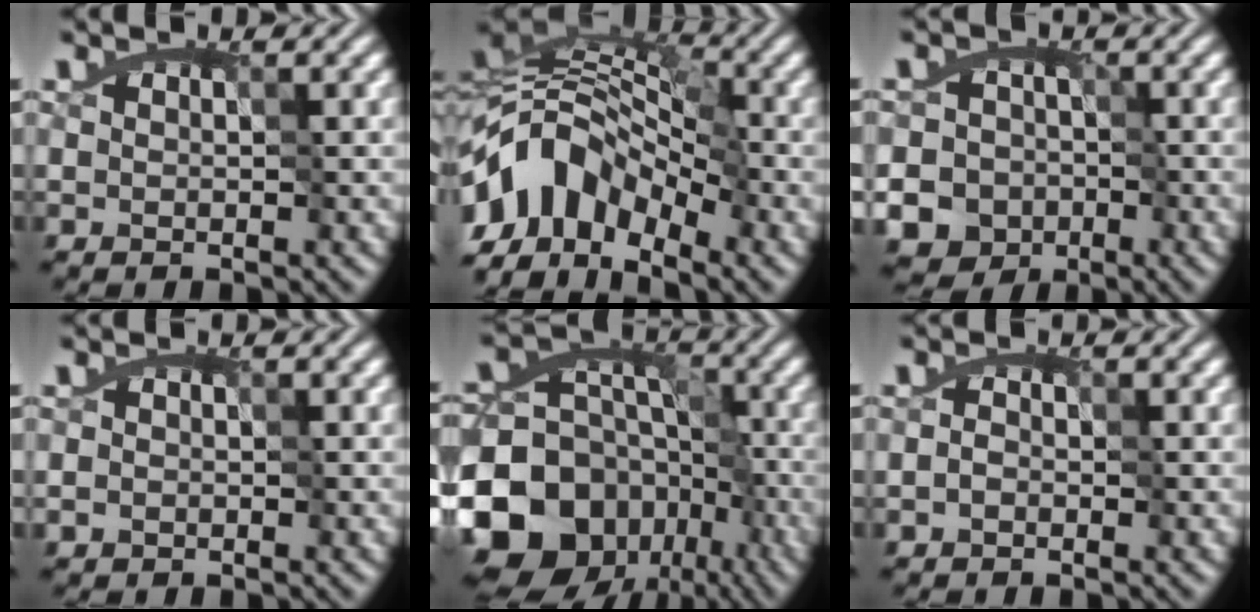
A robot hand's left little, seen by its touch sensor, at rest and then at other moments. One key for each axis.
{"total": 9.6, "fx": -5.9, "fy": 5.5, "fz": 5.2, "tx": -0.086, "ty": 0.009, "tz": -0.124}
{"total": 8.5, "fx": -3.3, "fy": 7.7, "fz": 1.6, "tx": -0.023, "ty": 0.000, "tz": -0.086}
{"total": 0.6, "fx": 0.0, "fy": 0.6, "fz": 0.1, "tx": -0.003, "ty": 0.001, "tz": 0.007}
{"total": 15.1, "fx": -7.2, "fy": 11.5, "fz": 6.6, "tx": -0.154, "ty": -0.005, "tz": -0.128}
{"total": 1.5, "fx": 0.0, "fy": 1.3, "fz": 0.8, "tx": -0.012, "ty": 0.010, "tz": -0.003}